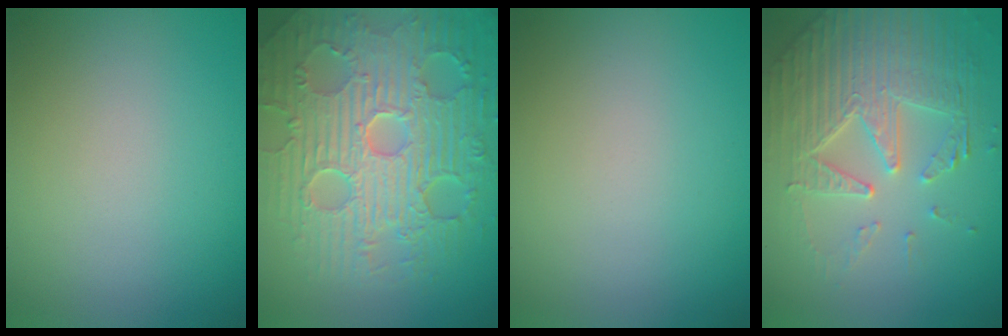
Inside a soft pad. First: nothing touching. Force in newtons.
{"total": 10.7, "press": 7.2, "slide": 7.9}
{"total": 0.0}
{"total": 6.5, "press": 5.1, "slide": 4.1}